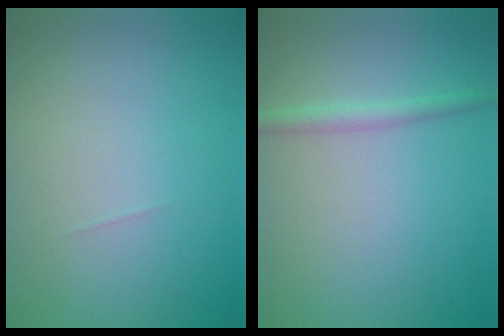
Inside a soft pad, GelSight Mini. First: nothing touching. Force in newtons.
{"total": 1.7, "press": 1.7, "slide": 0.0}